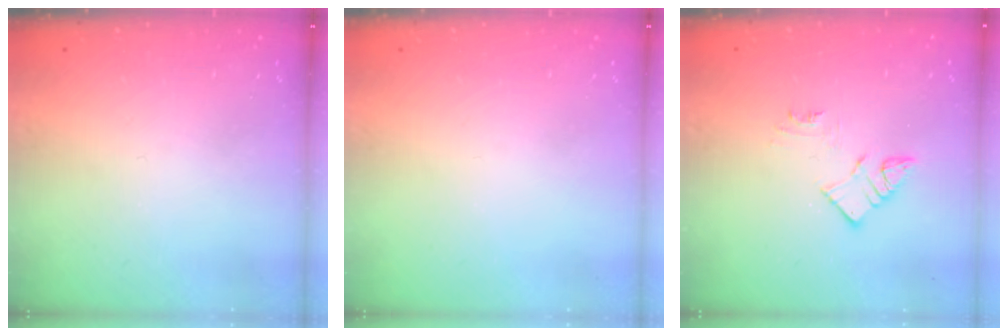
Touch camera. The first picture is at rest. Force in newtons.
{"total": 0.0}
{"total": 6.9, "press": 6.8, "slide": 0.3}